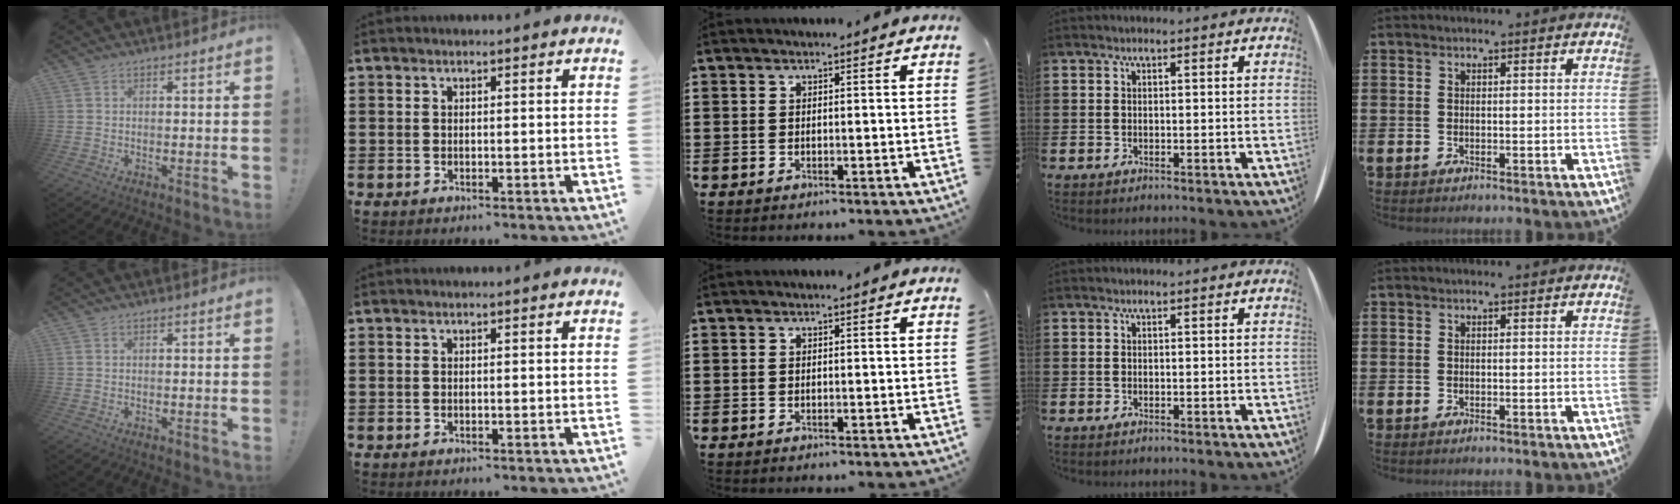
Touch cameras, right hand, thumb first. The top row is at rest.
{}